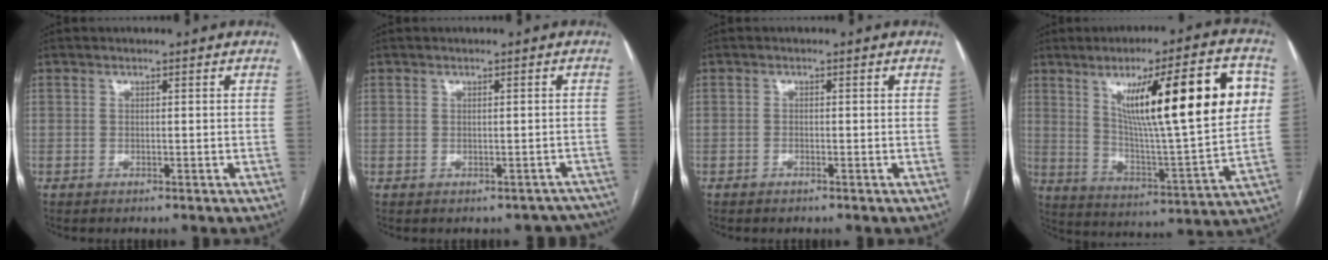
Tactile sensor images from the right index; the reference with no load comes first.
{"total": 4.7, "force": [-3.4, 3.3, 0.4], "torque": [0.018, 0.028, -0.034]}
{"total": 0.6, "force": [-0.5, 0.3, 0.2], "torque": [-0.004, 0.000, -0.008]}
{"total": 22.8, "force": [7.2, 2.6, 21.5], "torque": [-0.315, 0.010, 0.106]}